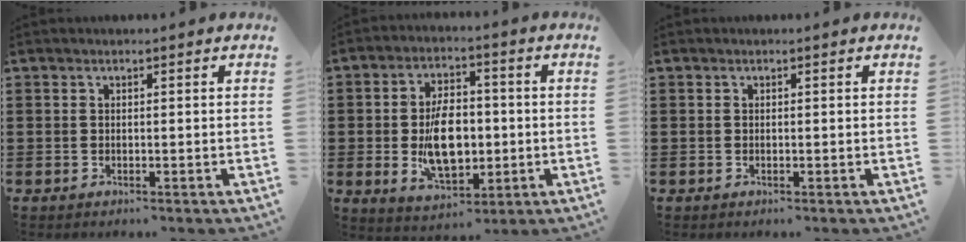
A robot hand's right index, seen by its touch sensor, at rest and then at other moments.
{"total": 9.8, "force": [-1.2, 5.6, 8.0], "torque": [-0.151, 0.001, -0.025]}
{"total": 0.0}